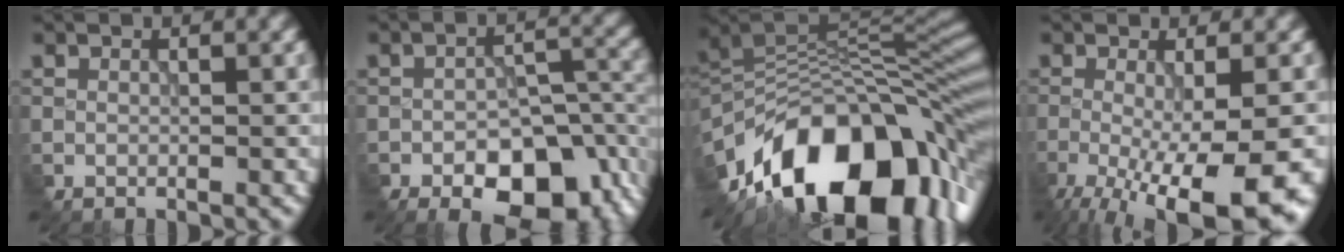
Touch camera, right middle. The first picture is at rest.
{"total": 9.6, "force": [-5.2, 4.9, 6.4], "torque": [-0.085, -0.013, -0.074]}
{"total": 16.0, "force": [-7.5, 8.4, 11.3], "torque": [-0.179, 0.011, -0.130]}
{"total": 11.7, "force": [-5.3, 3.2, 10.0], "torque": [-0.170, -0.024, -0.082]}